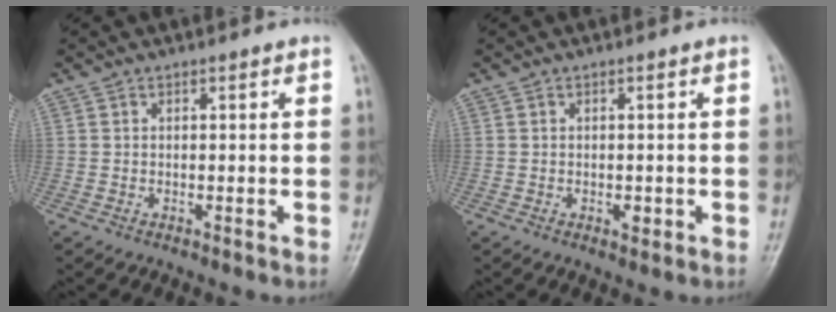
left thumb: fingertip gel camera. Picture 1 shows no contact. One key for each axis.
{"total": 1.7, "fx": -0.4, "fy": 0.9, "fz": 1.4, "tx": -0.014, "ty": 0.000, "tz": -0.004}